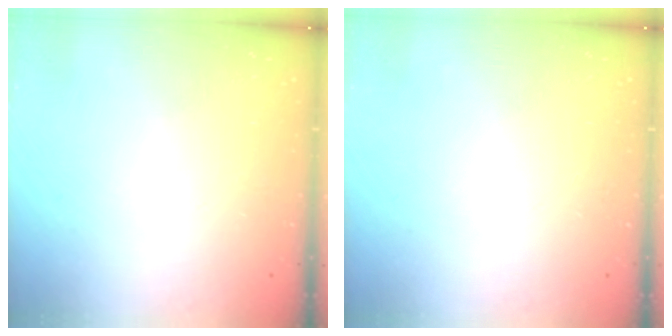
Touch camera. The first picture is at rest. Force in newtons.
{"total": 0.0}